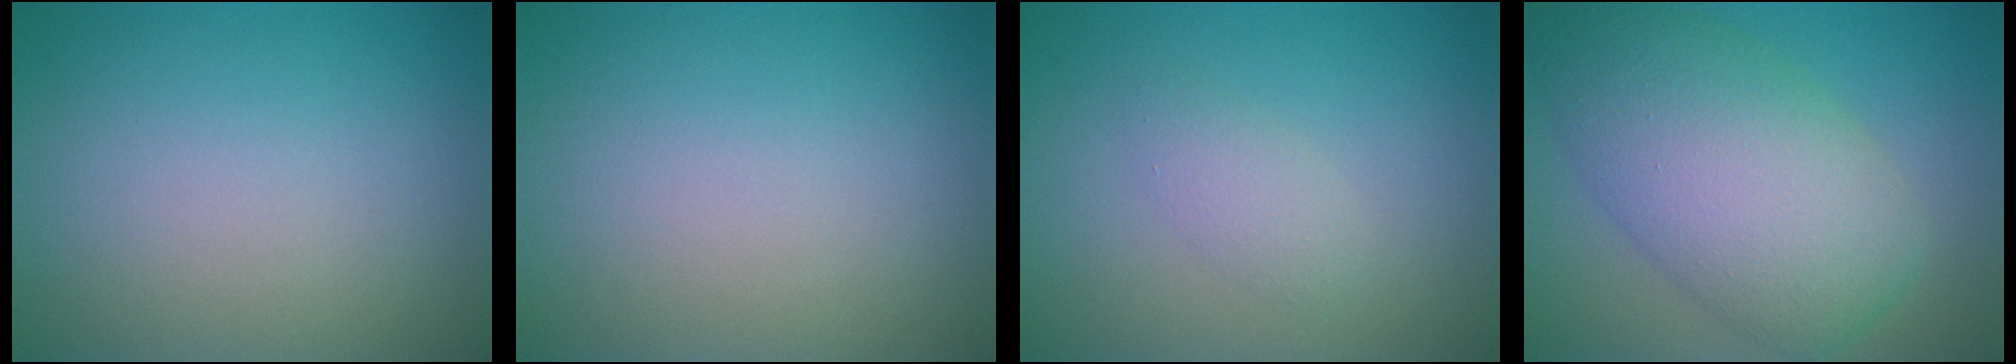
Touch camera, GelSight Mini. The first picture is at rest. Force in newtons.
{"total": 0.0}
{"total": 1.6, "press": 1.6, "slide": 0.1}
{"total": 9.3, "press": 9.3, "slide": 0.6}